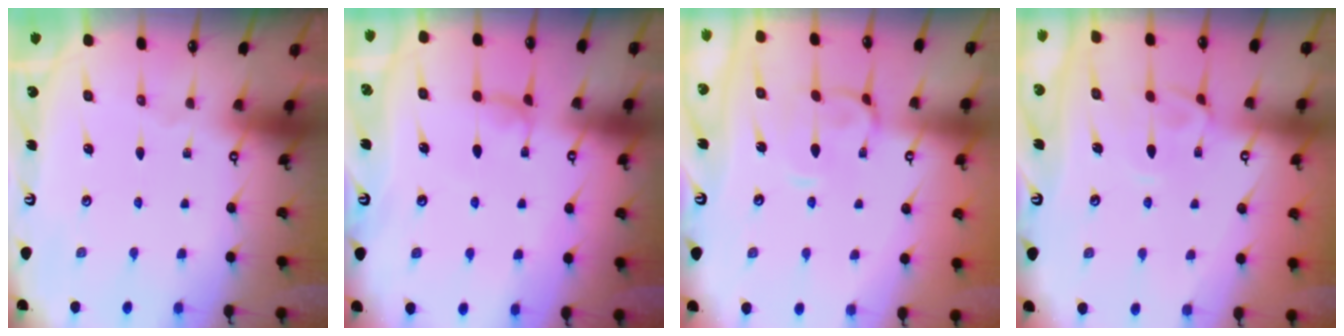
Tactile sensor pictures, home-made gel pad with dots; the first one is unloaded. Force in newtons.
{"total": 0.5, "press": 0.3, "slide": 0.4}
{"total": 0.8, "press": 0.4, "slide": 0.7}
{"total": 2.7, "press": 2.4, "slide": 1.2}